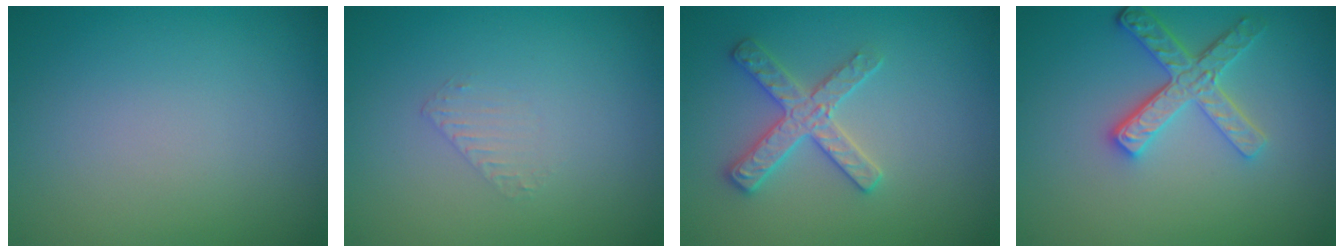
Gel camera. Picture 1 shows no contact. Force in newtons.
{"total": 0.6, "press": 0.4, "slide": 0.5}
{"total": 2.9, "press": 2.9, "slide": 0.1}
{"total": 3.9, "press": 3.2, "slide": 2.2}